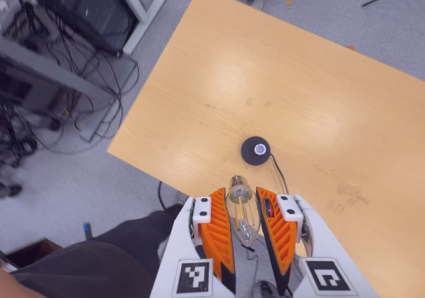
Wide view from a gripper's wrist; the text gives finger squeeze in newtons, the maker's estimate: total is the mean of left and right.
{"total": 13.6, "left": 13.9, "right": 13.2}